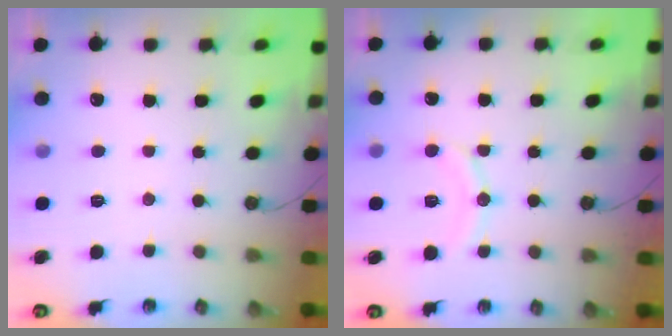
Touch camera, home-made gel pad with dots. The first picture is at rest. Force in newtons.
{"total": 10.3, "press": 10.3, "slide": 1.0}